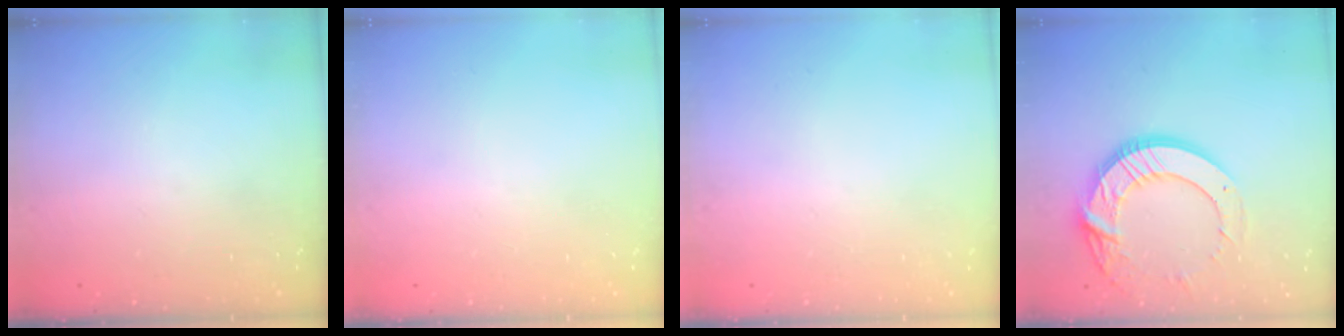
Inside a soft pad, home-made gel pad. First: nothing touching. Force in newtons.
{"total": 0.0}
{"total": 0.0}
{"total": 17.1, "press": 17.0, "slide": 1.5}